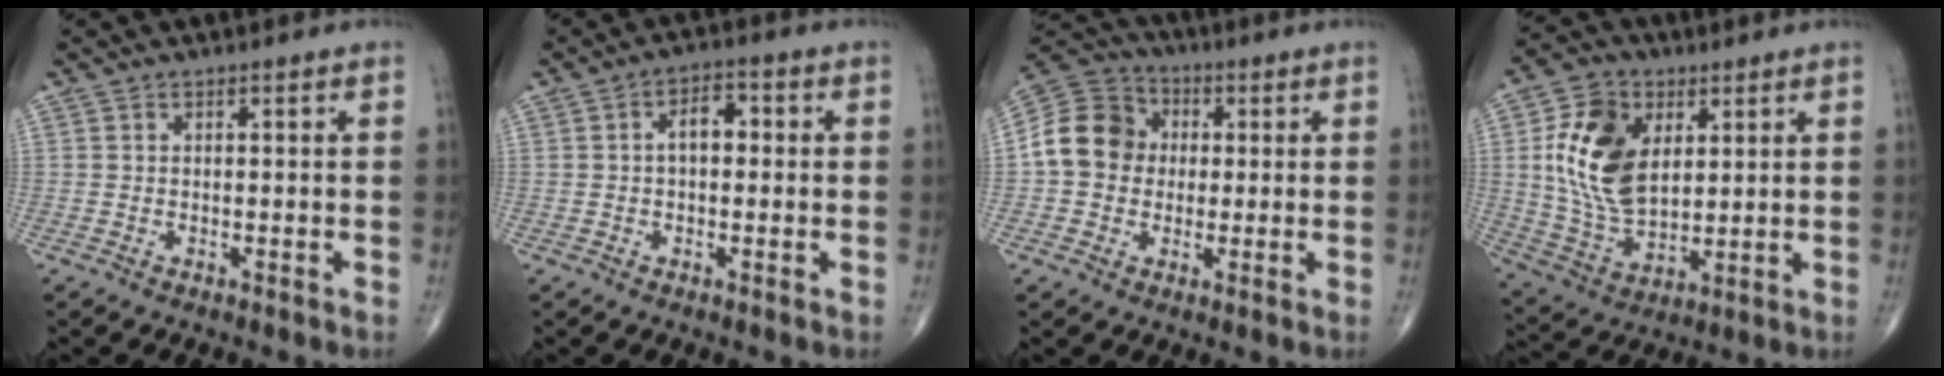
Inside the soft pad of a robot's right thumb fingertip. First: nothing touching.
{"total": 4.7, "force": [0.3, 2.7, 3.9], "torque": [-0.051, 0.015, -0.004]}
{"total": 12.0, "force": [0.5, 10.3, 6.1], "torque": [-0.096, 0.029, -0.003]}
{"total": 15.8, "force": [3.8, 10.2, 11.5], "torque": [-0.194, -0.015, 0.075]}